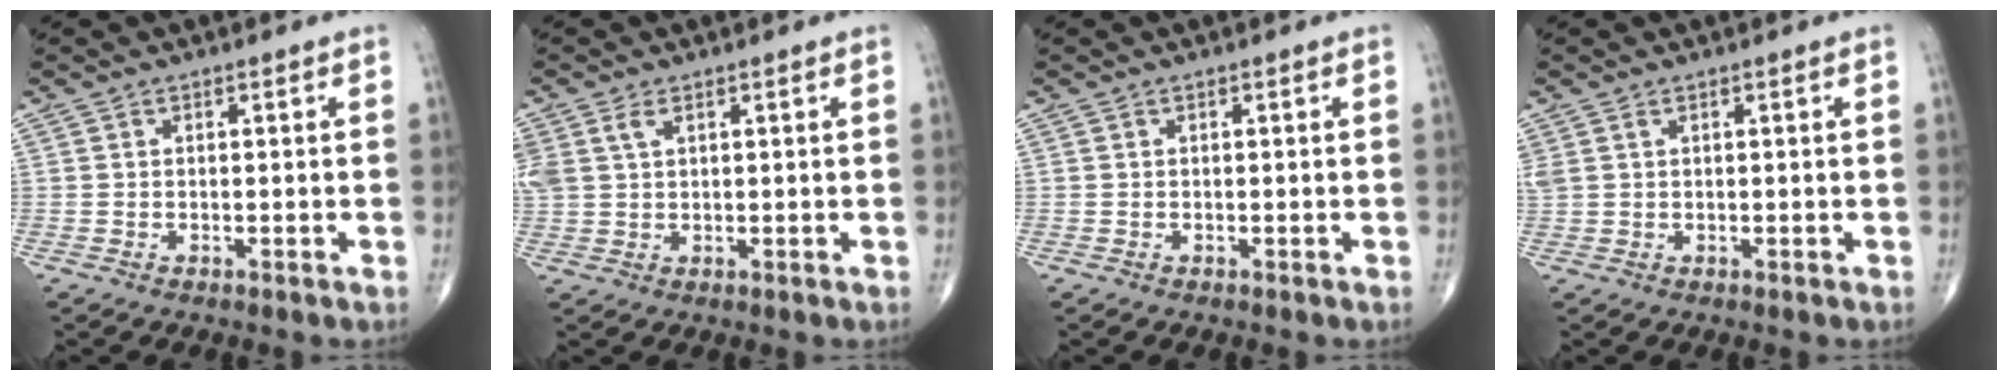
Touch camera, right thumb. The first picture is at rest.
{"total": 5.2, "force": [2.2, 3.1, 3.5], "torque": [-0.095, 0.012, 0.054]}
{"total": 0.0}
{"total": 1.7, "force": [0.9, 1.0, 1.1], "torque": [-0.037, 0.016, 0.028]}